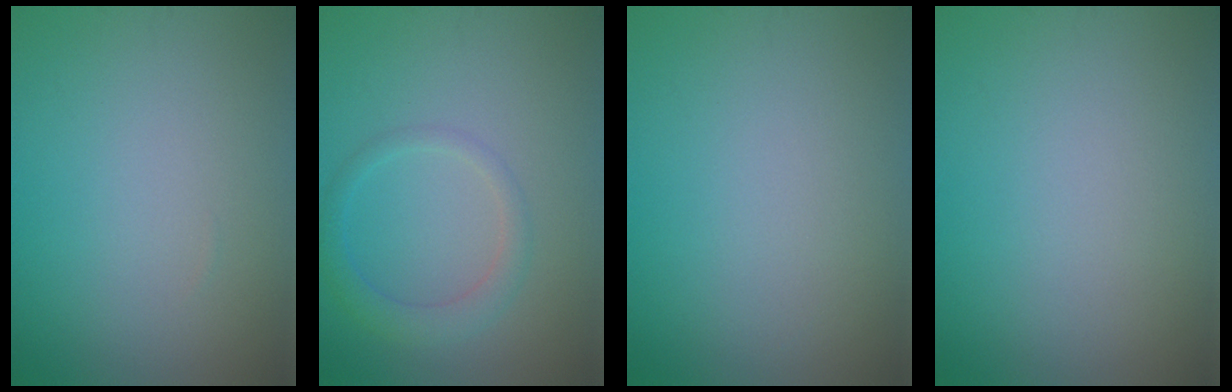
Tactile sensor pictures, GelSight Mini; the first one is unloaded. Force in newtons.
{"total": 2.3, "press": 2.3, "slide": 0.1}
{"total": 0.0}
{"total": 0.0}